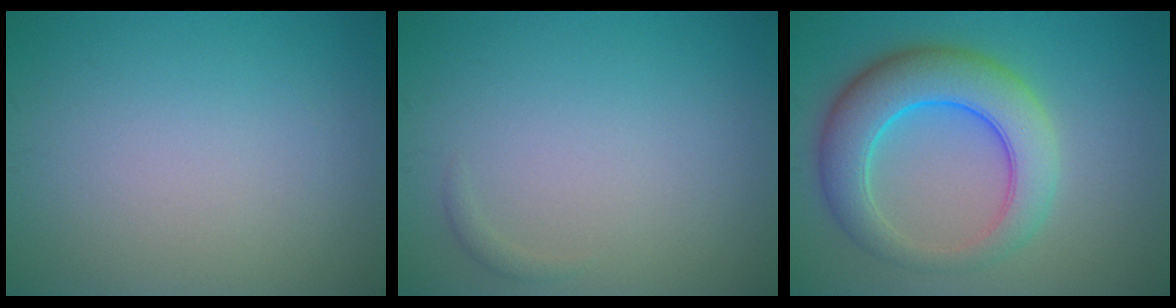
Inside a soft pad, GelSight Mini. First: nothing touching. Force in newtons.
{"total": 0.6, "press": 0.6, "slide": 0.0}
{"total": 7.6, "press": 7.6, "slide": 0.2}